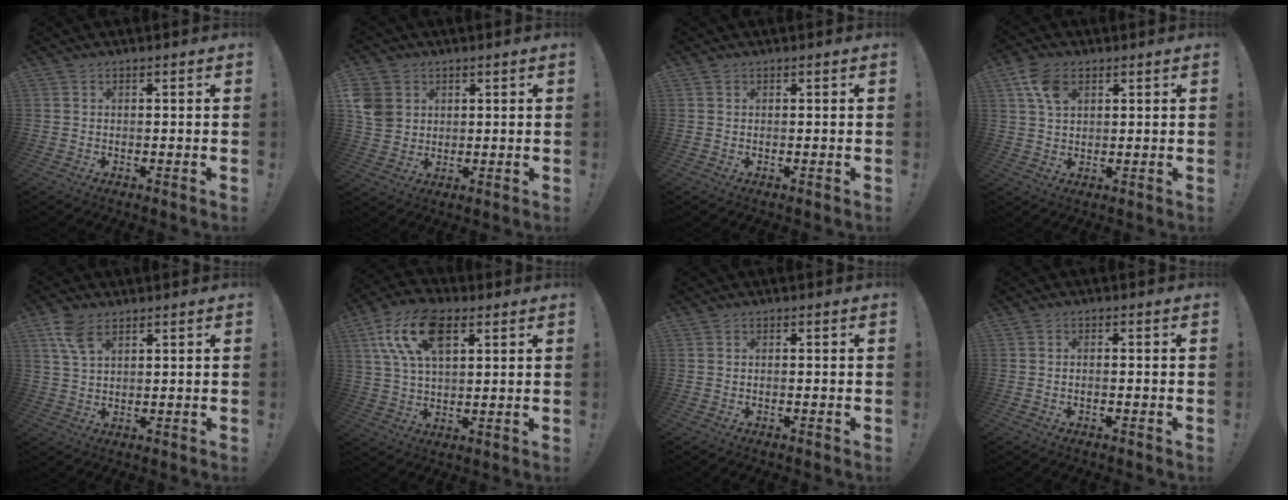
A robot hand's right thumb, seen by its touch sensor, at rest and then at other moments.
{"total": 7.4, "force": [2.4, 6.4, 2.8], "torque": [-0.062, -0.012, 0.046]}
{"total": 0.0}
{"total": 7.5, "force": [3.6, 4.5, 4.8], "torque": [-0.083, -0.005, 0.070]}
{"total": 7.1, "force": [4.1, 3.5, 4.7], "torque": [-0.079, -0.012, 0.077]}
{"total": 15.8, "force": [6.6, 8.5, 11.5], "torque": [-0.219, -0.008, 0.122]}
{"total": 0.0}
{"total": 1.2, "force": [-0.7, 0.2, 0.9], "torque": [-0.019, 0.004, -0.011]}